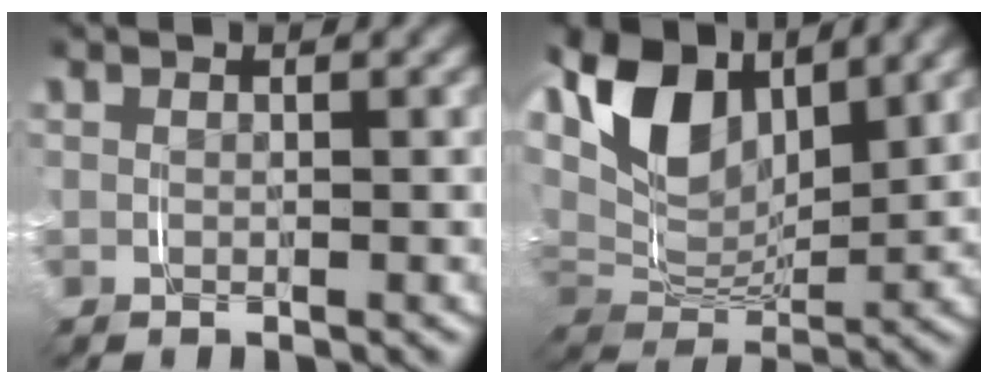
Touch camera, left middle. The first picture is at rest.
{"total": 10.5, "force": [3.4, 6.9, 7.2], "torque": [-0.159, -0.001, 0.049]}